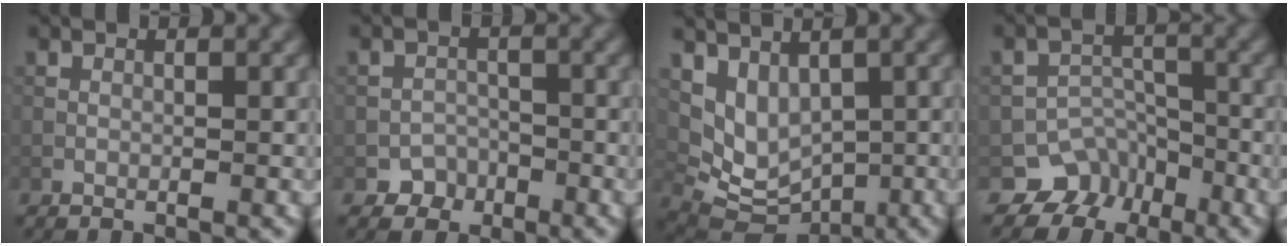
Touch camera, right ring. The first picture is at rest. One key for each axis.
{"total": 2.2, "fx": -1.5, "fy": 1.7, "fz": -0.2, "tx": 0.016, "ty": 0.003, "tz": -0.020}
{"total": 5.5, "fx": 2.0, "fy": 3.8, "fz": 3.4, "tx": -0.054, "ty": -0.007, "tz": 0.059}
{"total": 4.2, "fx": -2.8, "fy": 3.0, "fz": 0.6, "tx": 0.005, "ty": 0.001, "tz": -0.041}